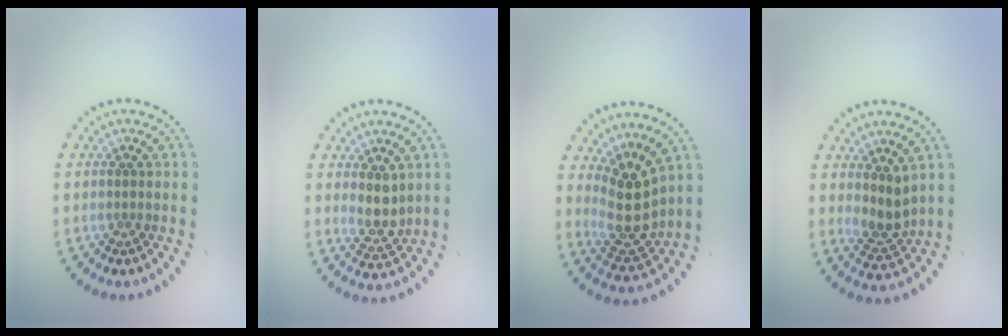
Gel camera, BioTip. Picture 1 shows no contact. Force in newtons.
{"total": 2.3, "press": 2.0, "slide": 1.1}
{"total": 4.0, "press": 3.4, "slide": 2.1}
{"total": 2.6, "press": 2.0, "slide": 1.6}